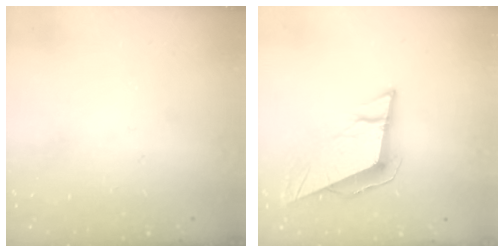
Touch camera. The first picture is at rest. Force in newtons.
{"total": 9.5, "press": 9.4, "slide": 1.7}